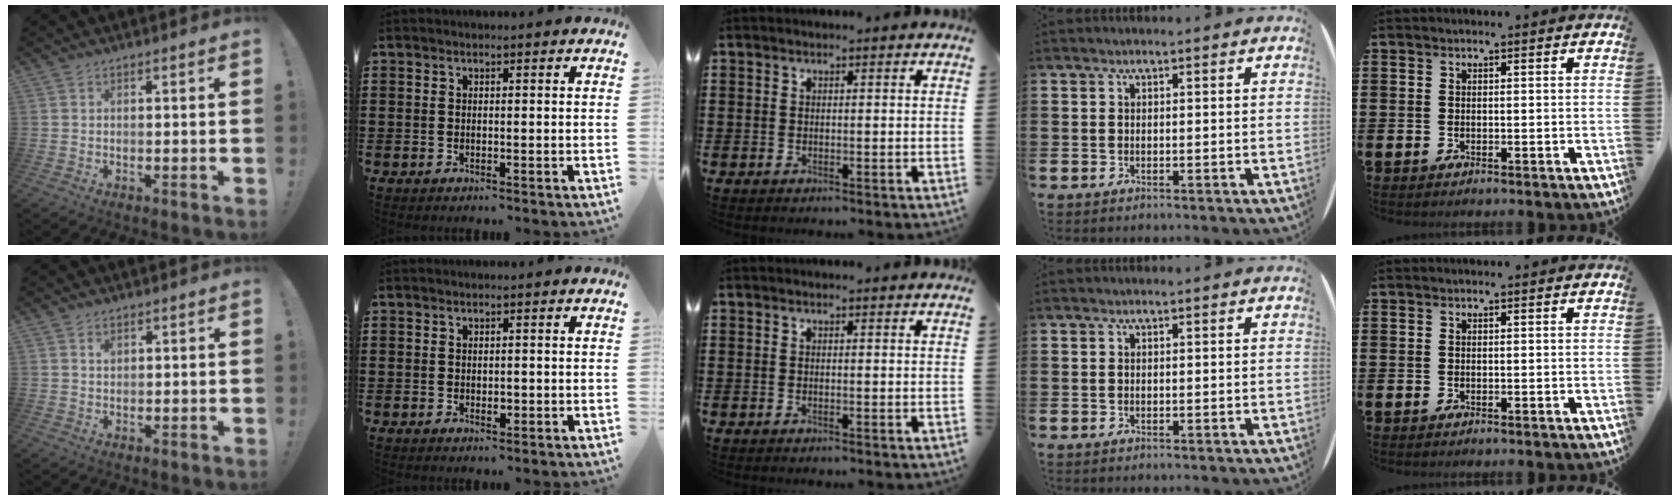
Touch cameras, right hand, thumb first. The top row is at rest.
{"thumb": {"total": 1.3, "force": [0.7, 0.9, 0.5], "torque": [-0.002, -0.003, 0.012]}, "index": {"total": 1.2, "force": [-0.1, 0.7, 1.0], "torque": [-0.018, 0.002, -0.003]}}